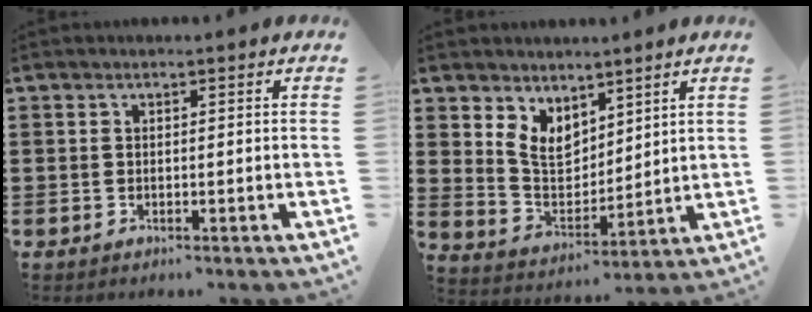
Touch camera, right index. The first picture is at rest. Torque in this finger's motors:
{"motor_torque": [0.41, 0.25, 0.18, 0.10]}